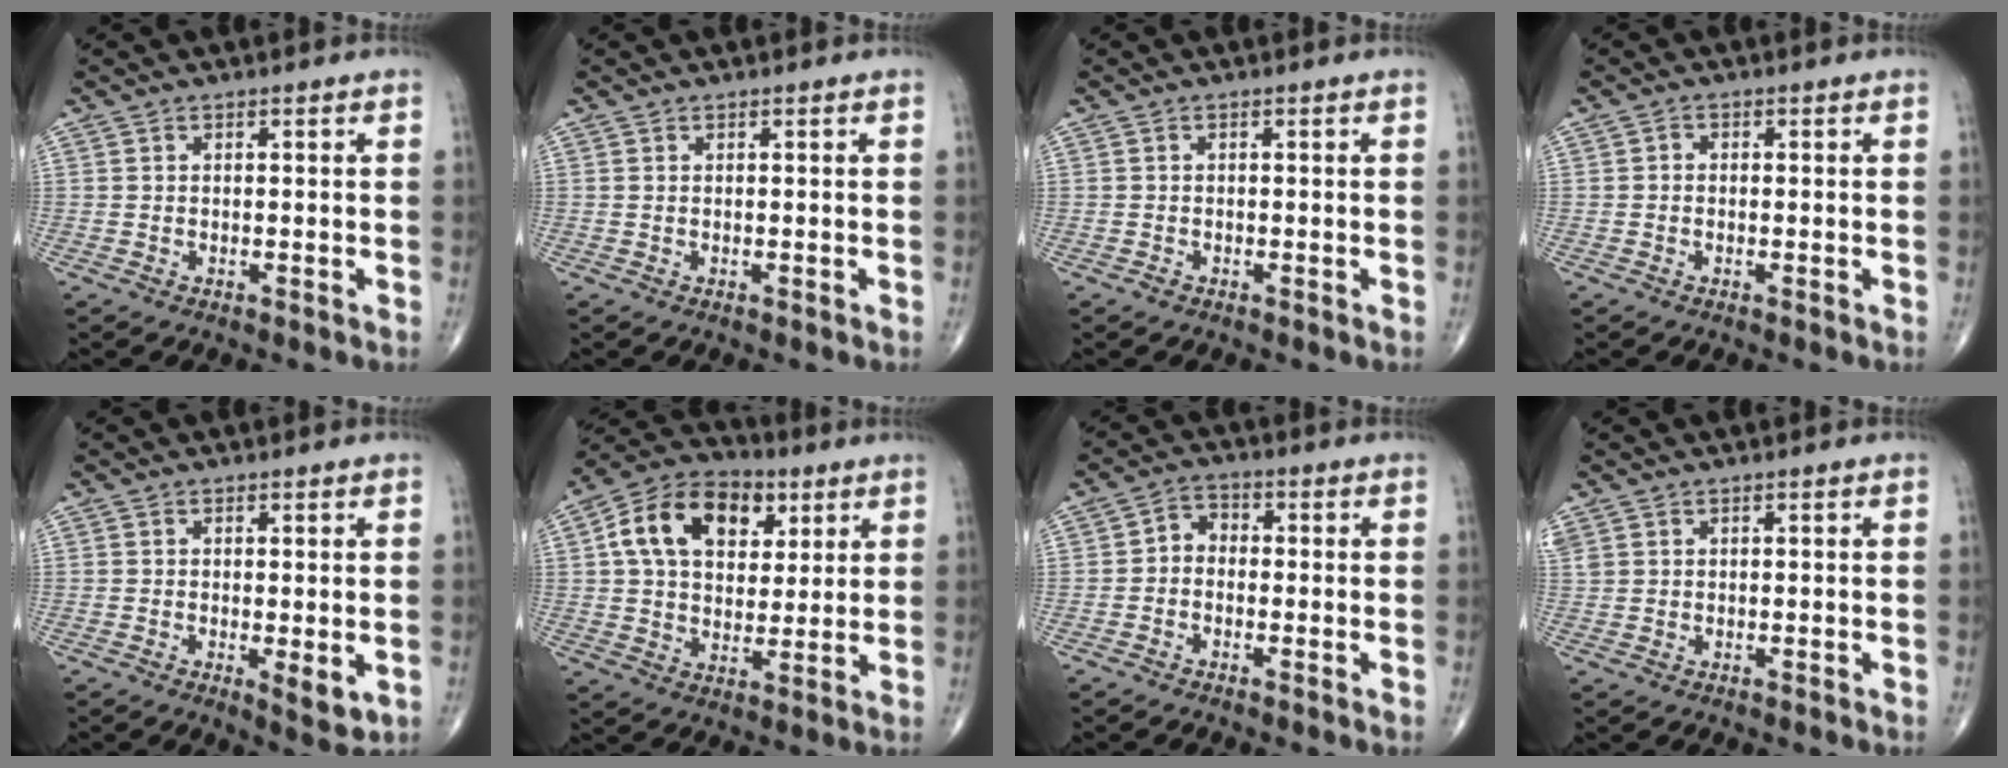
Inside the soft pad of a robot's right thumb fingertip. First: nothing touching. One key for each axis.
{"total": 0.0}
{"total": 0.6, "fx": -0.5, "fy": 0.4, "fz": 0.2, "tx": -0.002, "ty": 0.000, "tz": -0.012}
{"total": 1.0, "fx": -0.2, "fy": 0.8, "fz": 0.5, "tx": 0.003, "ty": 0.004, "tz": -0.008}
{"total": 4.0, "fx": -0.6, "fy": 1.4, "fz": 3.7, "tx": -0.055, "ty": -0.014, "tz": -0.007}
{"total": 16.7, "fx": 5.6, "fy": 11.3, "fz": 10.9, "tx": -0.161, "ty": 0.001, "tz": 0.090}
{"total": 3.7, "fx": -0.7, "fy": 2.9, "fz": 2.1, "tx": -0.015, "ty": 0.018, "tz": -0.028}
{"total": 2.0, "fx": 0.9, "fy": 1.5, "fz": 0.8, "tx": -0.021, "ty": 0.011, "tz": 0.024}